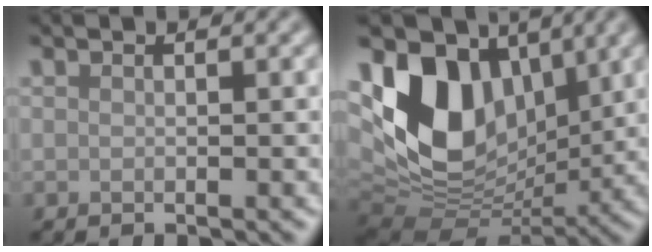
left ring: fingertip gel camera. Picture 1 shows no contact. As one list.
[{"total": 11.0, "force": [3.2, 7.8, 7.1], "torque": [-0.144, -0.012, 0.060]}]